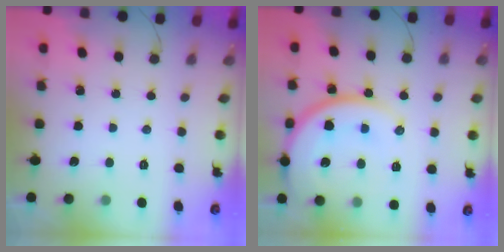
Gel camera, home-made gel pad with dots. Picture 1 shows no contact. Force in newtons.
{"total": 18.7, "press": 18.5, "slide": 3.1}